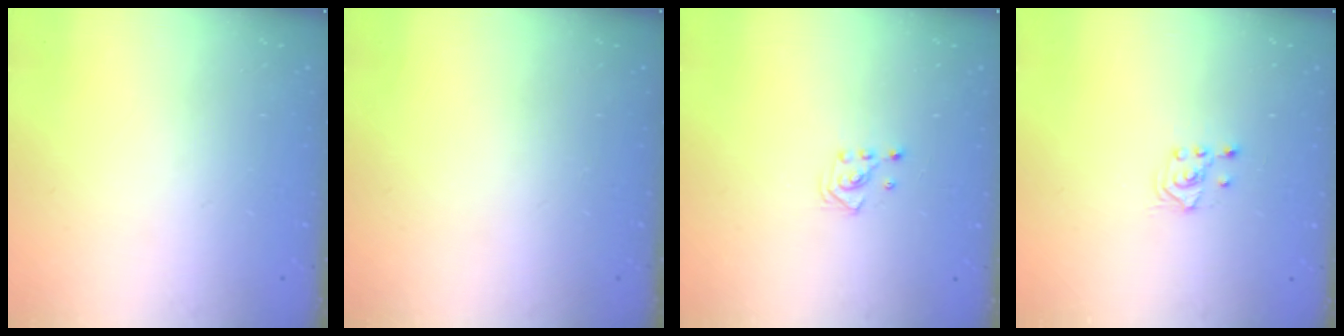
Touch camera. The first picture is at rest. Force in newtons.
{"total": 0.0}
{"total": 2.6, "press": 2.6, "slide": 0.3}
{"total": 2.1, "press": 2.0, "slide": 0.8}